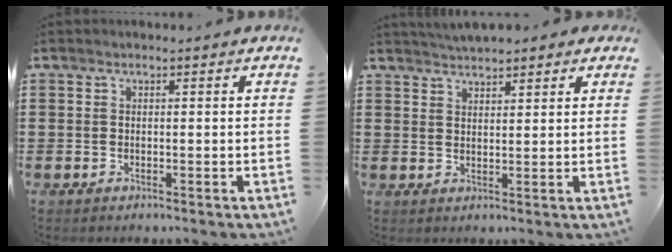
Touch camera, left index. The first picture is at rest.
{"total": 3.1, "force": [3.0, 0.5, 0.6], "torque": [-0.019, -0.002, 0.054]}